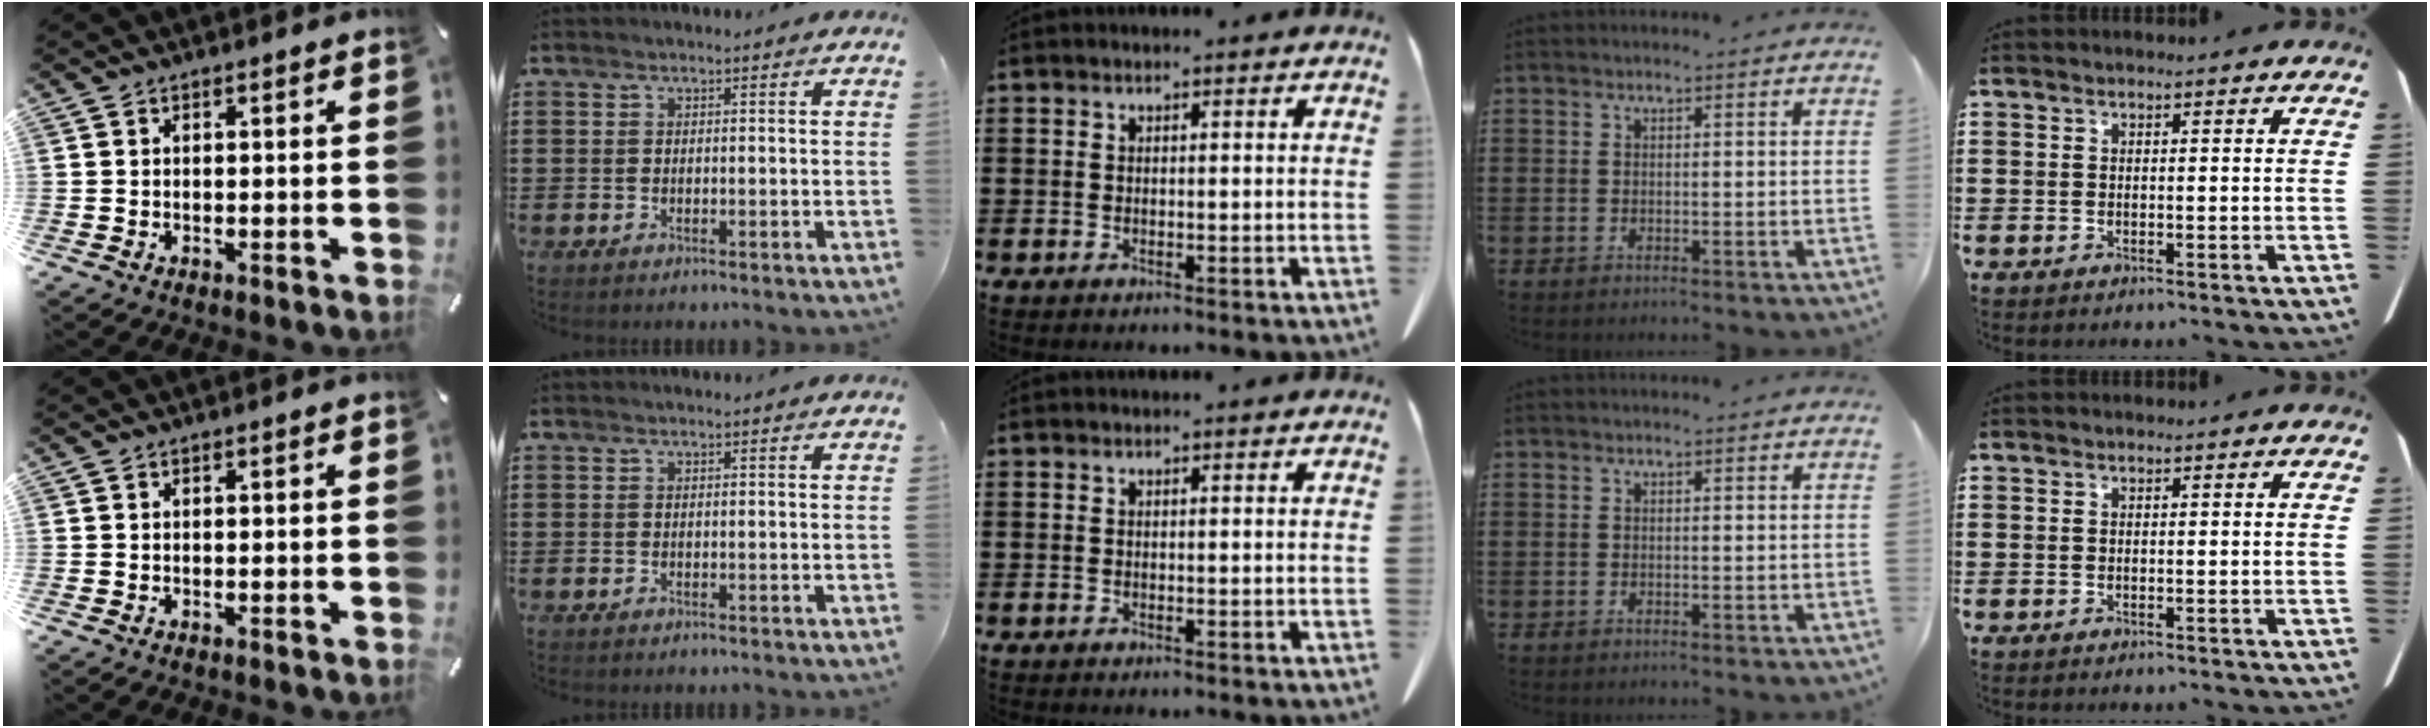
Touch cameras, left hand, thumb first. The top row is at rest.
{}